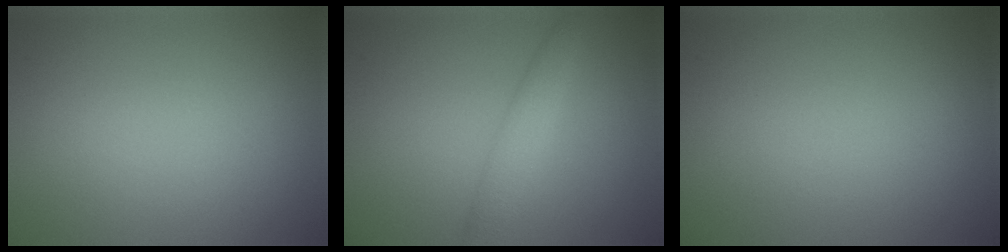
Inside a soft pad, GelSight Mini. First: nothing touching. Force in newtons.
{"total": 2.7, "press": 2.7, "slide": 0.1}
{"total": 0.0}